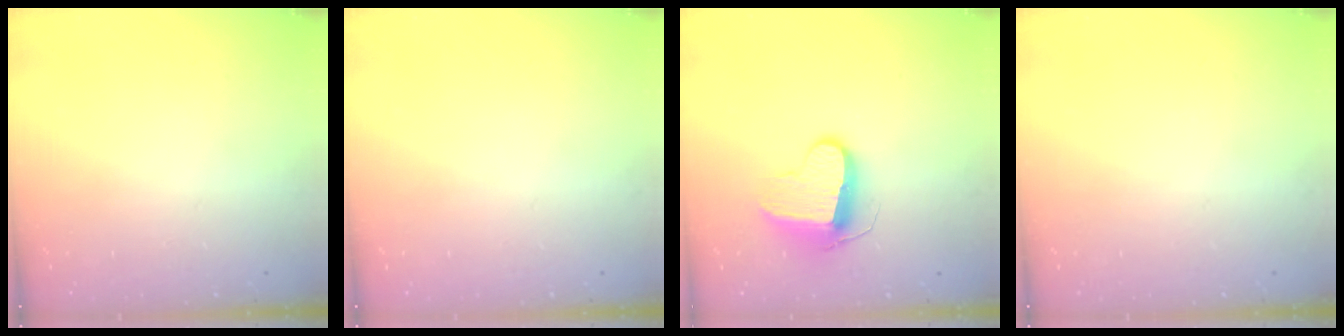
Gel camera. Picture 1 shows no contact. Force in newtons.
{"total": 0.0}
{"total": 10.1, "press": 10.1, "slide": 0.3}
{"total": 0.0}